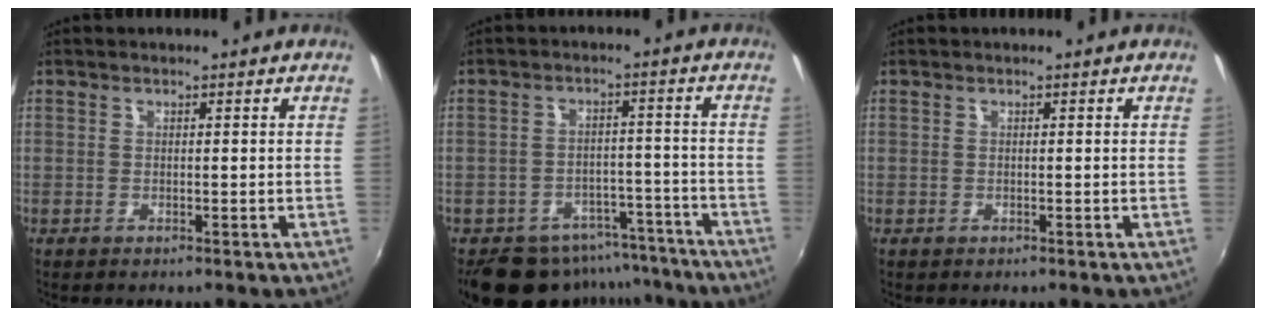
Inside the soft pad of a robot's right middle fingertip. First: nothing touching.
{"total": 14.3, "force": [-11.8, 7.0, 4.0], "torque": [-0.085, 0.026, -0.146]}
{"total": 0.0}